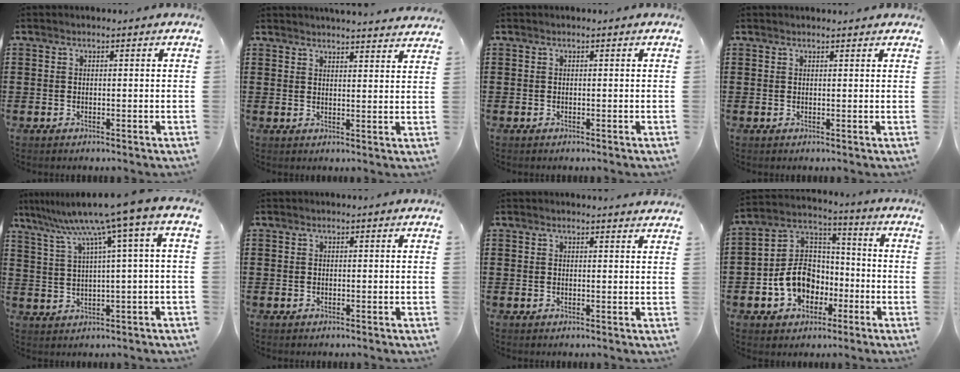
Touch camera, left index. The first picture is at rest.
{"total": 3.3, "force": [3.3, -0.3, 0.2], "torque": [-0.006, -0.018, 0.058]}
{"total": 0.0}
{"total": 0.9, "force": [0.9, 0.0, 0.3], "torque": [-0.007, -0.001, 0.017]}
{"total": 8.2, "force": [4.6, -1.1, 6.7], "torque": [-0.144, -0.033, 0.070]}
{"total": 0.0}
{"total": 1.3, "force": [1.3, -0.1, 0.3], "torque": [-0.008, -0.001, 0.026]}
{"total": 9.5, "force": [-3.5, 7.9, 4.0], "torque": [-0.115, 0.018, -0.068]}